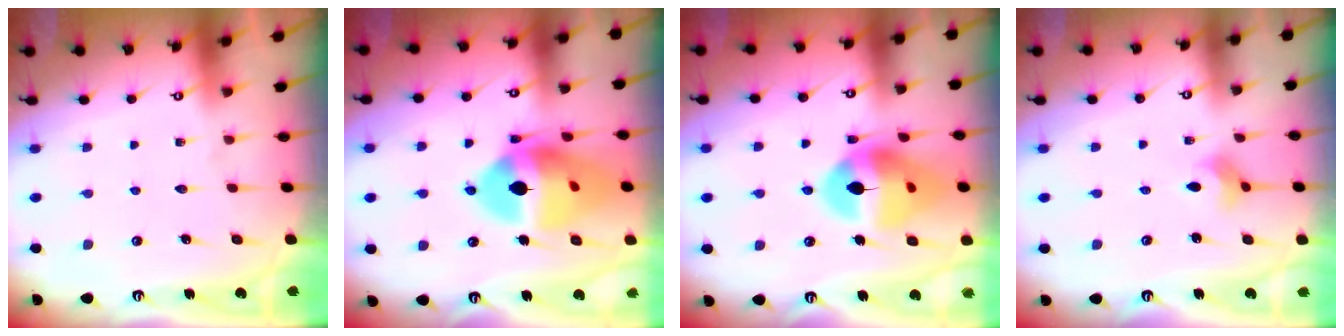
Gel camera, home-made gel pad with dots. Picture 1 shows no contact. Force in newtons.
{"total": 18.5, "press": 17.5, "slide": 5.9}
{"total": 16.8, "press": 16.7, "slide": 1.8}
{"total": 2.9, "press": 2.9, "slide": 0.3}